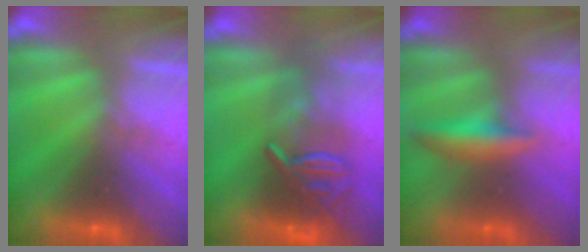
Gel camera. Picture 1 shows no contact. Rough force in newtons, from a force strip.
{"total": 7.3}
{"total": 2.4}